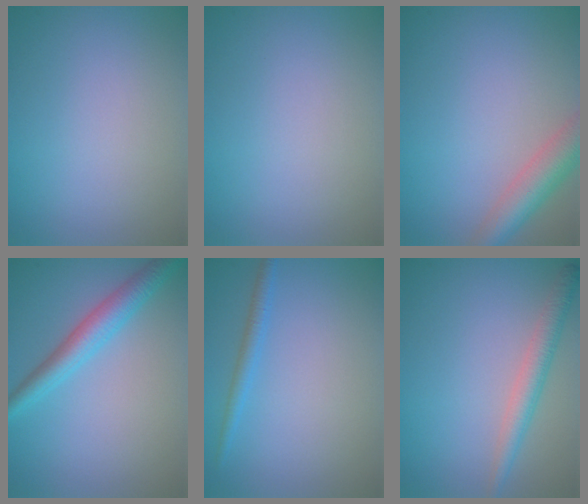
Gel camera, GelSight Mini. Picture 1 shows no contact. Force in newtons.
{"total": 0.0}
{"total": 4.4, "press": 4.4, "slide": 0.2}
{"total": 3.7, "press": 3.7, "slide": 0.1}
{"total": 1.5, "press": 1.5, "slide": 0.1}
{"total": 2.8, "press": 2.8, "slide": 0.2}